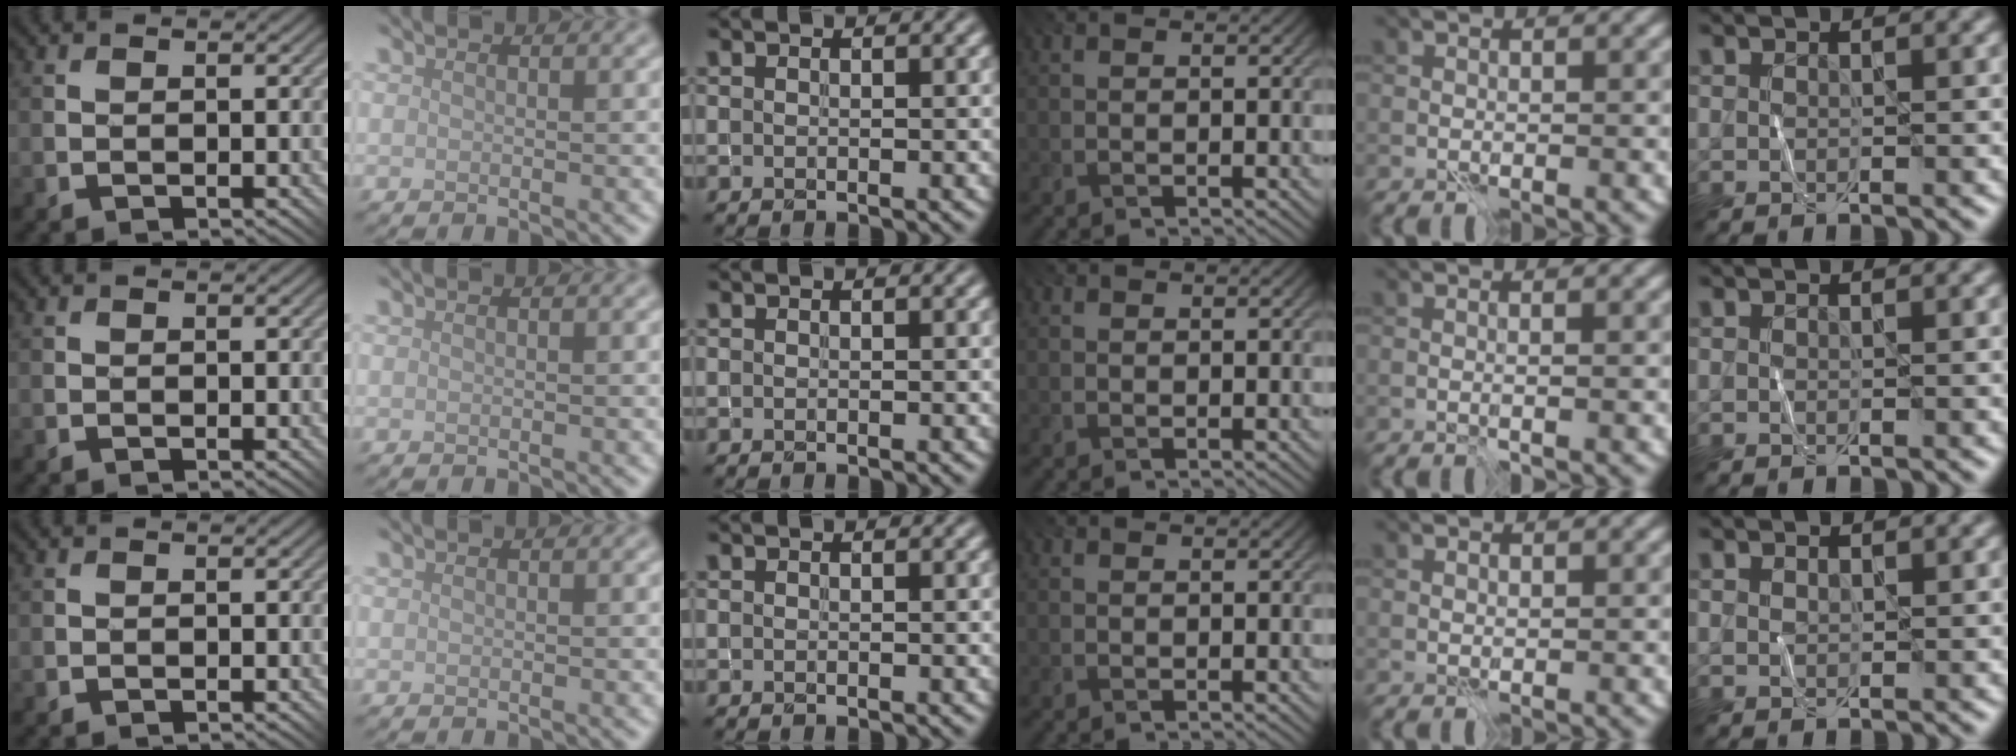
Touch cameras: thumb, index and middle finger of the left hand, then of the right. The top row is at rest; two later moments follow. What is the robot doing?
{"motion": "fold", "object": "shorts"}